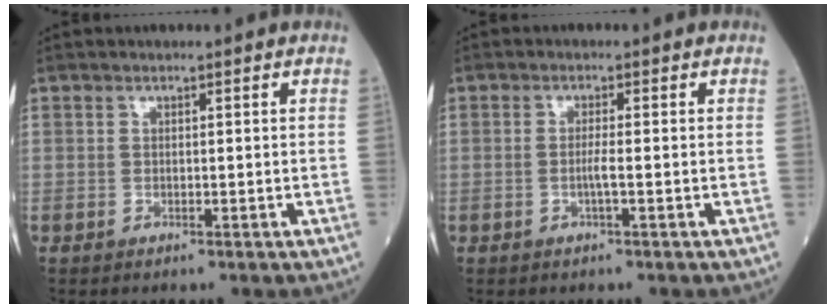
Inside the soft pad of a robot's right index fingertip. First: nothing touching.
{"total": 1.8, "force": [-0.5, -0.2, 1.7], "torque": [-0.032, 0.000, -0.011]}